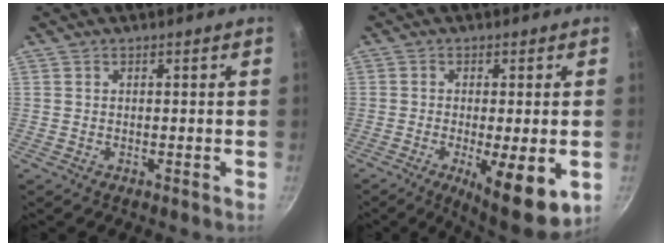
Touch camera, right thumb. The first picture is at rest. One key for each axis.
{"total": 12.2, "fx": -3.8, "fy": 3.6, "fz": 11.0, "tx": -0.160, "ty": -0.020, "tz": -0.047}